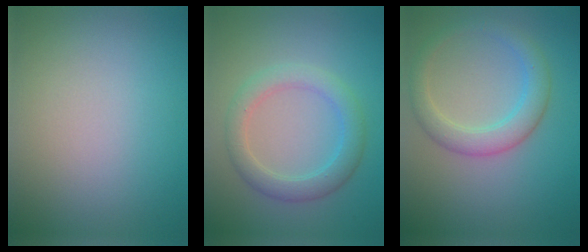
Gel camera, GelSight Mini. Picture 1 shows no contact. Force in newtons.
{"total": 3.5, "press": 3.5, "slide": 0.1}
{"total": 3.7, "press": 3.7, "slide": 0.2}